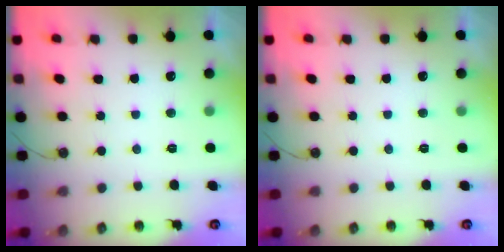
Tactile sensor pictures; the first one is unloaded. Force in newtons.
{"total": 0.0}